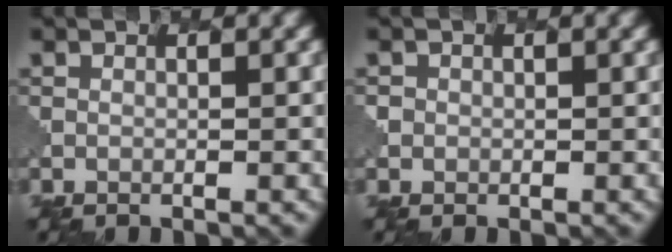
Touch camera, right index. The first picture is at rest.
{"total": 1.0, "force": [-0.1, 0.9, -0.3], "torque": [0.008, -0.005, 0.000]}